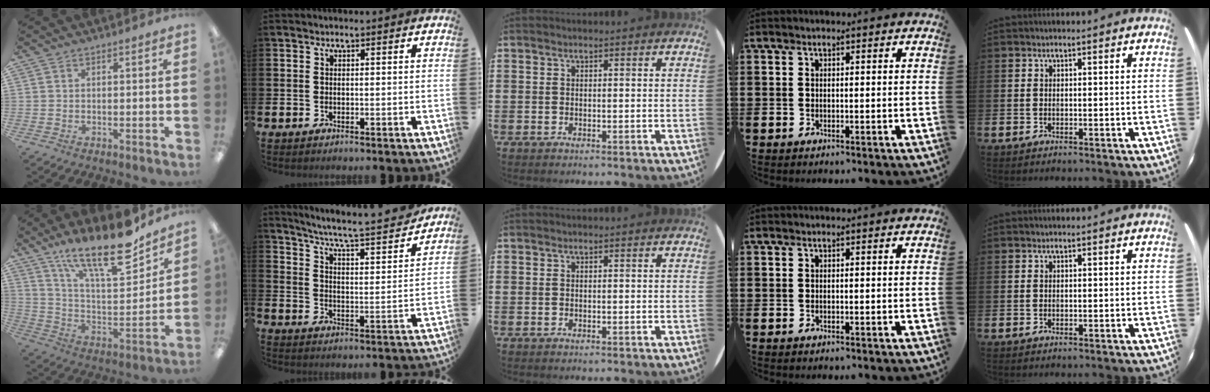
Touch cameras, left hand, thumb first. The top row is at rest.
{"thumb": {"total": 21.6, "force": [15.7, 6.1, 13.5], "torque": [-0.225, -0.102, 0.264]}, "index": {"total": 6.6, "force": [6.1, 0.2, 2.4], "torque": [-0.074, -0.049, 0.098]}}